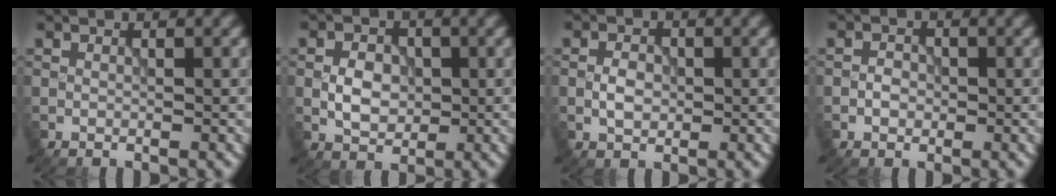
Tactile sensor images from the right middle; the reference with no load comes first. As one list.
[{"total": 3.2, "force": [-0.2, 2.3, 2.2], "torque": [-0.038, 0.002, -0.008]}, {"total": 2.1, "force": [-0.3, 1.4, 1.5], "torque": [-0.027, 0.003, -0.009]}, {"total": 1.4, "force": [-0.4, 1.1, 0.7], "torque": [-0.011, 0.002, -0.011]}]